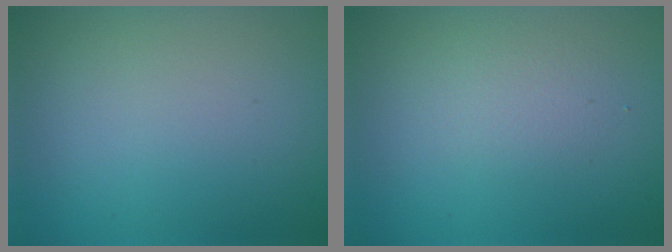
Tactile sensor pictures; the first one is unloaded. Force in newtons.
{"total": 1.7, "press": 1.7, "slide": 0.1}